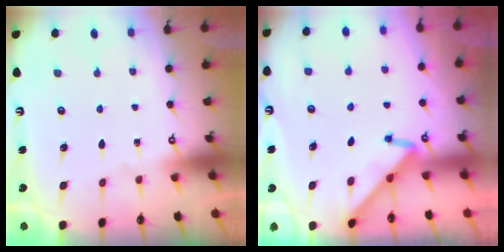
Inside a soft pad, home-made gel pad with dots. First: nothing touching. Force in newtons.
{"total": 4.0, "press": 4.0, "slide": 0.5}